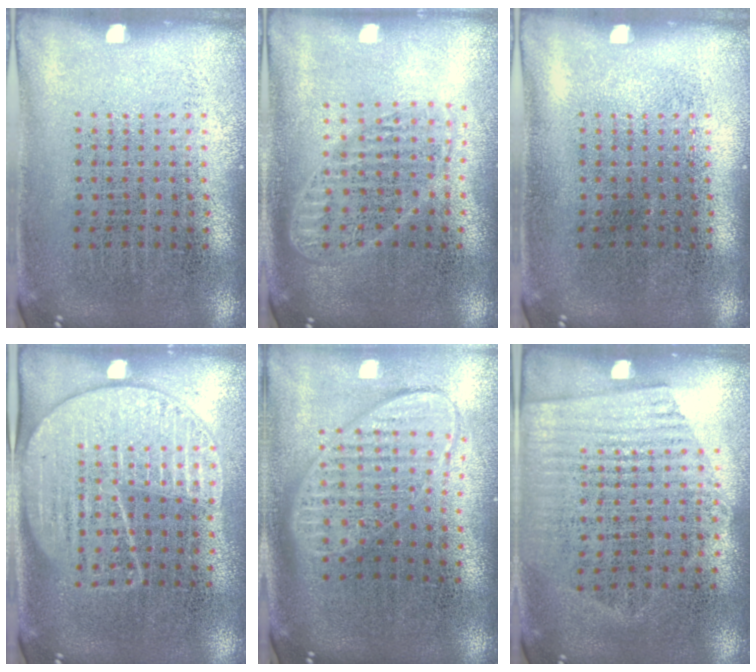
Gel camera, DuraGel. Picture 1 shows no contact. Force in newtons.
{"total": 1.8, "press": 1.6, "slide": 0.9}
{"total": 0.0}
{"total": 1.8, "press": 1.6, "slide": 0.9}
{"total": 2.0, "press": 1.5, "slide": 1.2}
{"total": 1.5, "press": 1.2, "slide": 0.8}